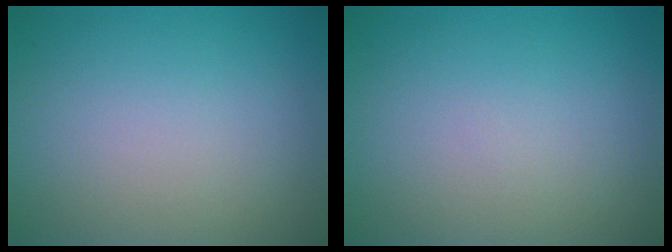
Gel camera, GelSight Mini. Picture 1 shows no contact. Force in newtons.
{"total": 0.0}